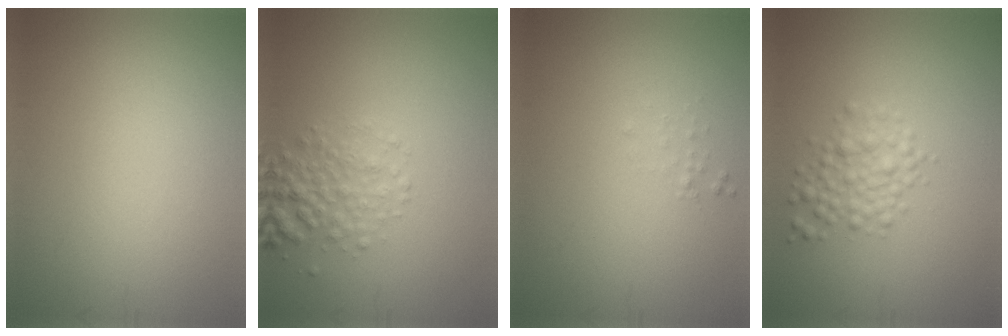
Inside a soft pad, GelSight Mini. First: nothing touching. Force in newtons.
{"total": 2.9, "press": 2.9, "slide": 0.2}
{"total": 0.5, "press": 0.5, "slide": 0.1}
{"total": 2.8, "press": 2.8, "slide": 0.1}